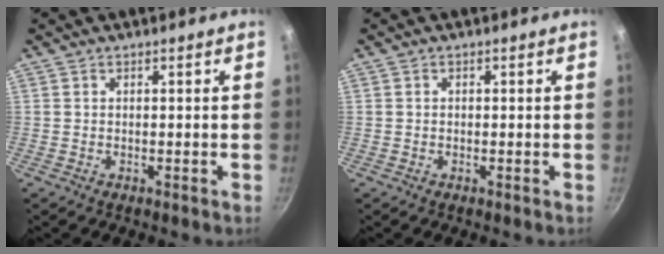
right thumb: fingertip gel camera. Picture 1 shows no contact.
{"total": 0.7, "force": [0.0, 0.5, 0.4], "torque": [-0.006, 0.004, 0.000]}